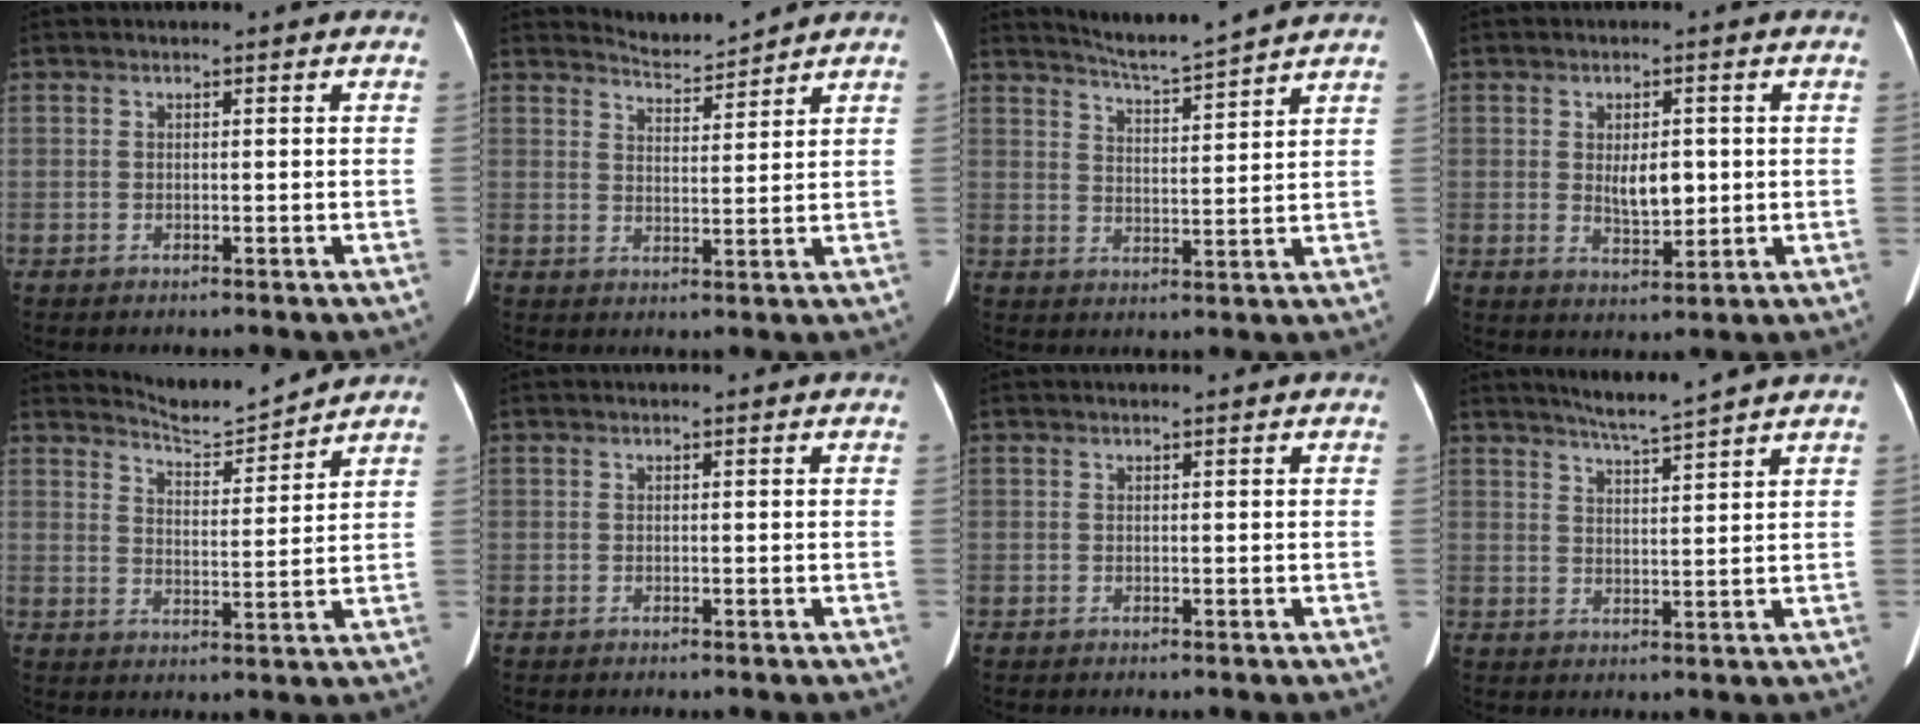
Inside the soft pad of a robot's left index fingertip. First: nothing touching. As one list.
[{"total": 4.2, "force": [4.1, -0.6, -0.6], "torque": [-0.001, -0.007, 0.076]}, {"total": 8.2, "force": [7.8, -1.4, 2.1], "torque": [-0.050, -0.003, 0.127]}, {"total": 4.8, "force": [0.4, 2.1, 4.3], "torque": [-0.075, -0.004, 0.015]}, {"total": 6.6, "force": [6.5, -0.7, -0.1], "torque": [-0.014, -0.013, 0.113]}, {"total": 0.6, "force": [0.6, 0.0, 0.2], "torque": [-0.002, 0.005, 0.008]}, {"total": 0.7, "force": [0.6, -0.1, 0.3], "torque": [-0.007, 0.005, 0.014]}, {"total": 6.4, "force": [5.7, -1.3, 2.5], "torque": [-0.048, -0.002, 0.092]}]